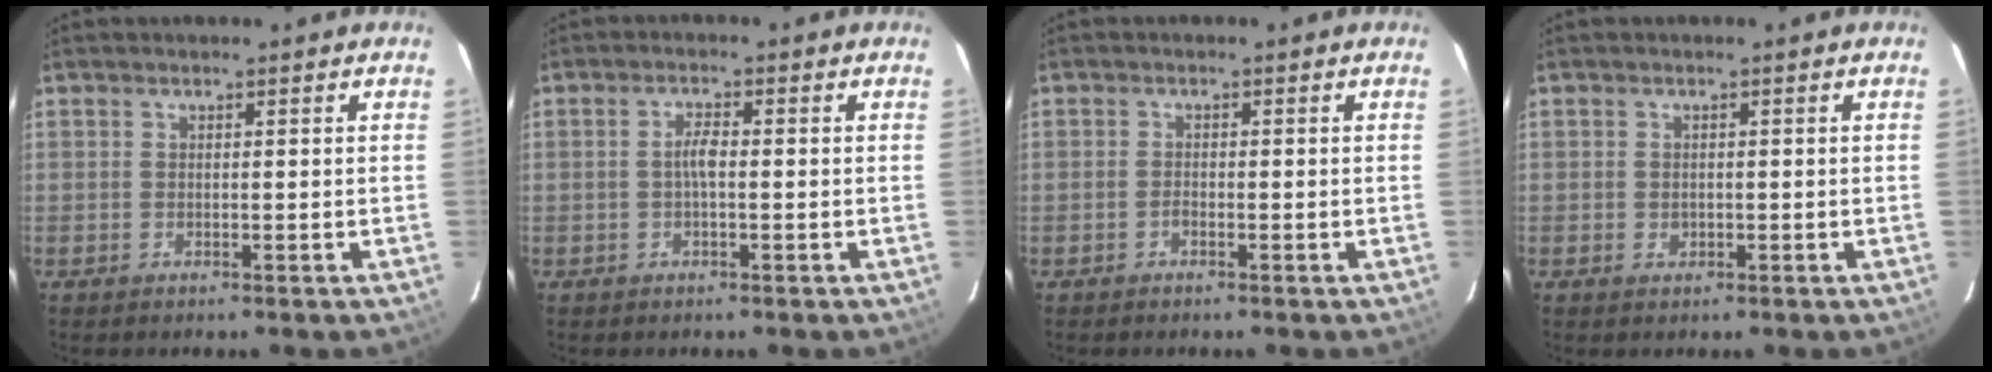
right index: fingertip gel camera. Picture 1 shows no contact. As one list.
[{"total": 2.4, "force": [-0.3, 0.6, 2.2], "torque": [-0.045, 0.006, -0.007]}, {"total": 0.7, "force": [-0.6, 0.4, 0.2], "torque": [-0.003, 0.000, -0.012]}, {"total": 1.1, "force": [-0.2, 1.0, 0.3], "torque": [-0.001, -0.001, -0.002]}]